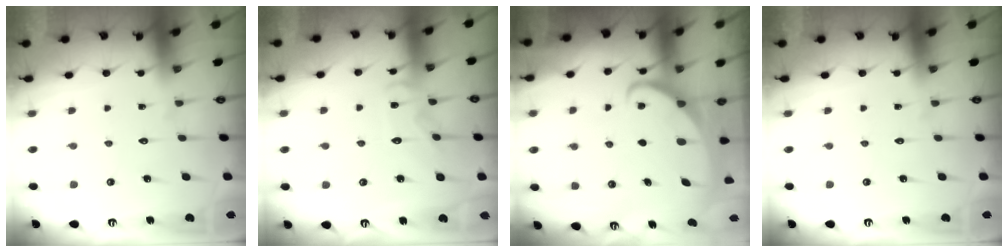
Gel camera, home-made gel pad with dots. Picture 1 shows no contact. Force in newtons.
{"total": 8.0, "press": 7.9, "slide": 0.7}
{"total": 2.1, "press": 2.1, "slide": 0.3}
{"total": 0.0}